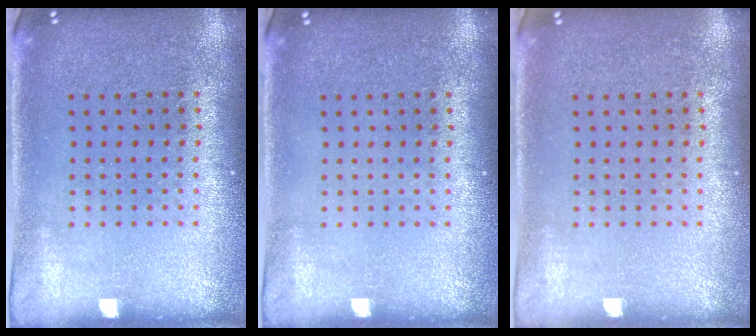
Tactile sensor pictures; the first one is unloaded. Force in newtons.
{"total": 0.0}
{"total": 0.0}